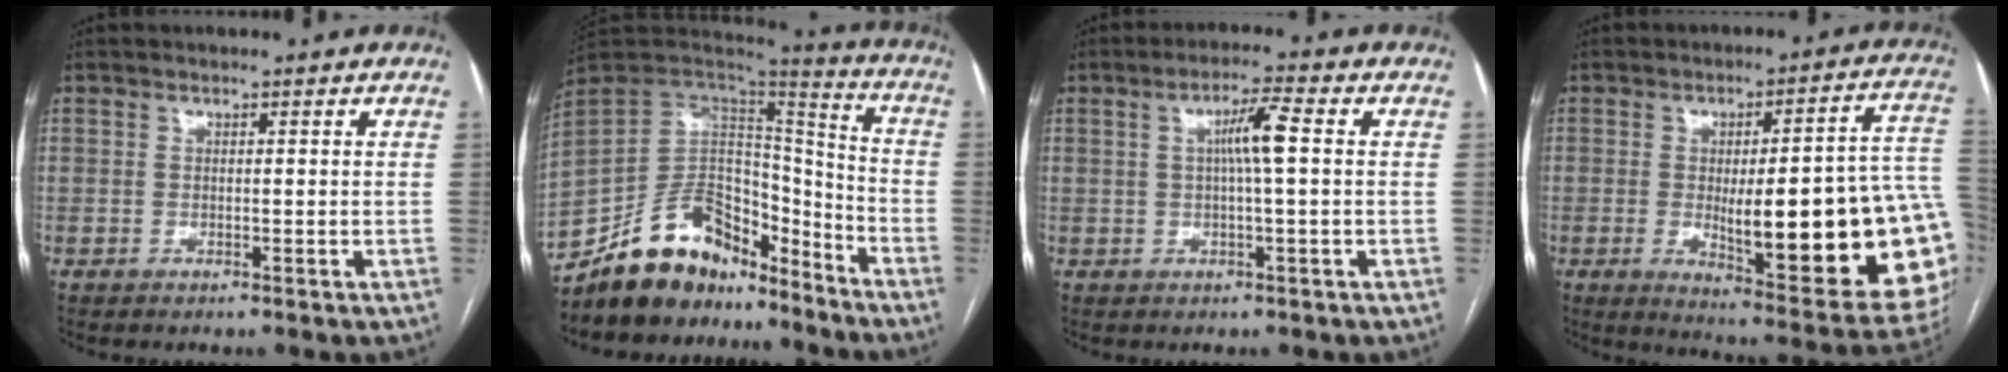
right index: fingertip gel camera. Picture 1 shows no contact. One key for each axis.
{"total": 16.9, "fx": -13.5, "fy": 8.0, "fz": 6.4, "tx": -0.114, "ty": 0.056, "tz": -0.235}
{"total": 5.2, "fx": 0.7, "fy": -0.1, "fz": 5.1, "tx": -0.096, "ty": 0.007, "tz": 0.012}
{"total": 27.0, "fx": -3.7, "fy": 5.2, "fz": 26.2, "tx": -0.243, "ty": 0.006, "tz": -0.034}